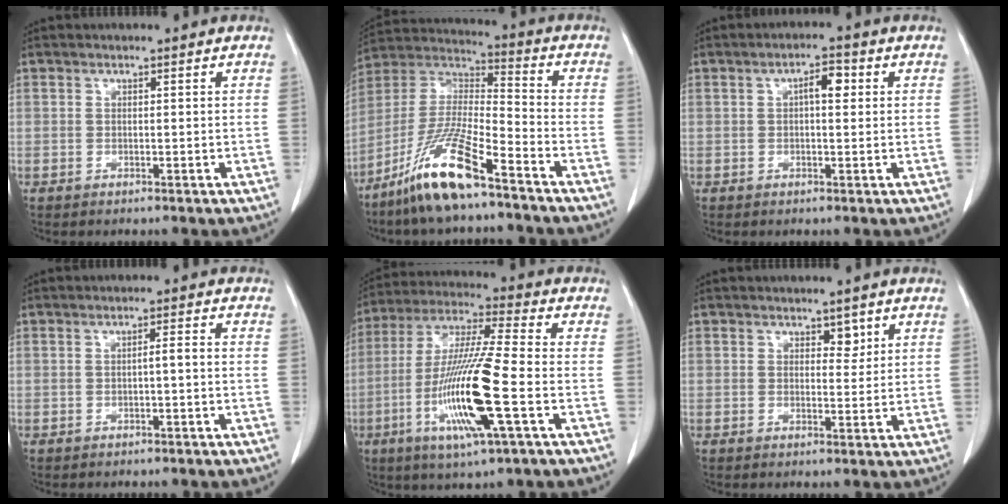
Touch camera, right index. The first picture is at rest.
{"total": 14.3, "force": [-9.7, 1.4, 10.4], "torque": [-0.222, -0.015, -0.186]}
{"total": 3.3, "force": [0.7, 1.1, 3.1], "torque": [-0.051, 0.010, 0.009]}
{"total": 1.5, "force": [-0.4, 0.1, 1.4], "torque": [-0.021, 0.003, -0.006]}
{"total": 16.3, "force": [-4.8, 0.4, 15.5], "torque": [-0.315, -0.016, -0.091]}
{"total": 2.0, "force": [1.2, 1.1, 1.1], "torque": [-0.009, -0.004, 0.018]}